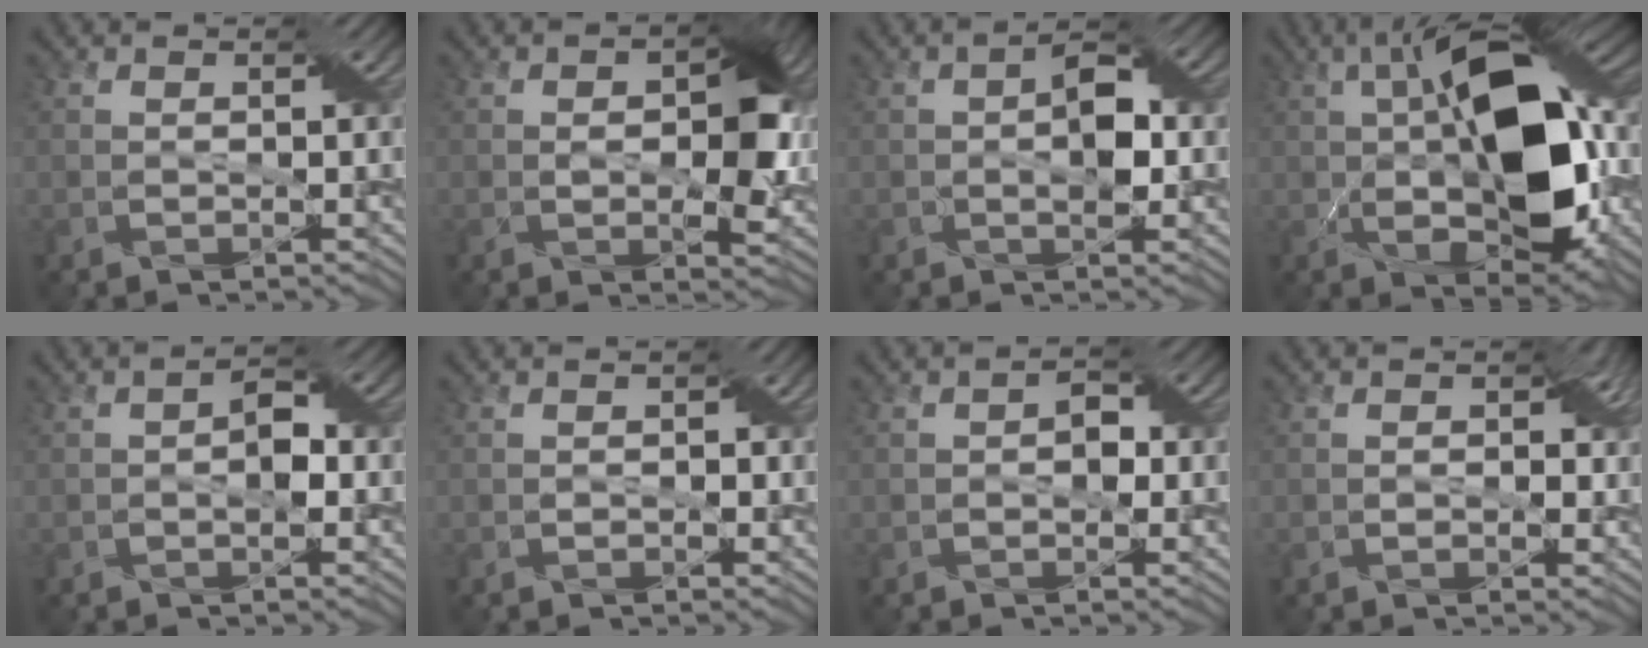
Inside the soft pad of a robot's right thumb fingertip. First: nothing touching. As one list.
[{"total": 7.1, "force": [0.3, 3.9, 5.9], "torque": [-0.088, -0.005, 0.005]}, {"total": 4.2, "force": [-0.1, 2.1, 3.7], "torque": [-0.063, 0.003, -0.003]}, {"total": 15.3, "force": [0.0, 7.2, 13.5], "torque": [-0.213, 0.020, -0.011]}, {"total": 2.8, "force": [-0.5, 1.4, 2.4], "torque": [-0.035, 0.006, -0.012]}, {"total": 1.0, "force": [-0.2, 0.8, 0.6], "torque": [-0.008, -0.001, -0.007]}, {"total": 2.0, "force": [-0.3, 1.3, 1.4], "torque": [-0.023, 0.002, -0.009]}, {"total": 3.1, "force": [0.3, 2.2, 2.2], "torque": [-0.031, -0.003, 0.002]}]